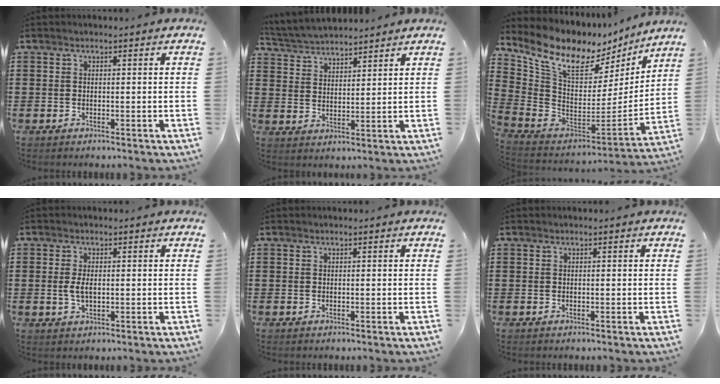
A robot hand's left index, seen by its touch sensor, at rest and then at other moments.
{"total": 4.1, "force": [4.0, 0.6, 0.0], "torque": [-0.020, -0.014, 0.073]}
{"total": 11.3, "force": [7.5, 5.3, 6.5], "torque": [-0.155, -0.049, 0.130]}
{"total": 3.0, "force": [0.0, 1.4, 2.6], "torque": [-0.068, -0.002, -0.006]}
{"total": 0.0}
{"total": 0.0}